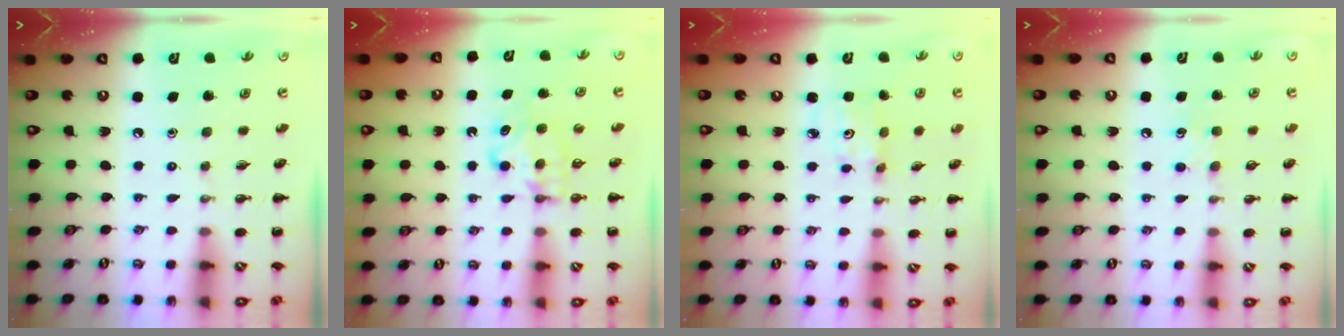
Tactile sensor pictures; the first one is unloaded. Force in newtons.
{"total": 6.0, "press": 6.0, "slide": 0.7}
{"total": 2.6, "press": 2.6, "slide": 0.3}
{"total": 4.8, "press": 4.6, "slide": 1.5}